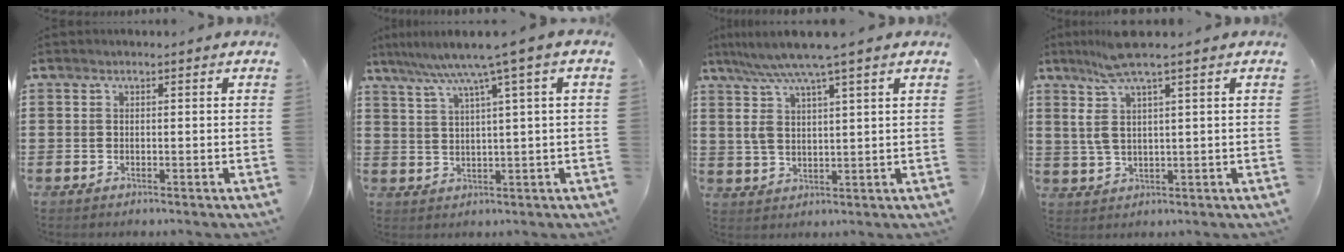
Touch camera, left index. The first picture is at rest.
{"total": 6.2, "force": [3.2, -0.6, 5.2], "torque": [-0.113, -0.014, 0.048]}
{"total": 7.7, "force": [5.0, 0.8, 5.8], "torque": [-0.125, -0.014, 0.086]}
{"total": 6.7, "force": [3.5, 0.7, 5.7], "torque": [-0.134, -0.004, 0.055]}